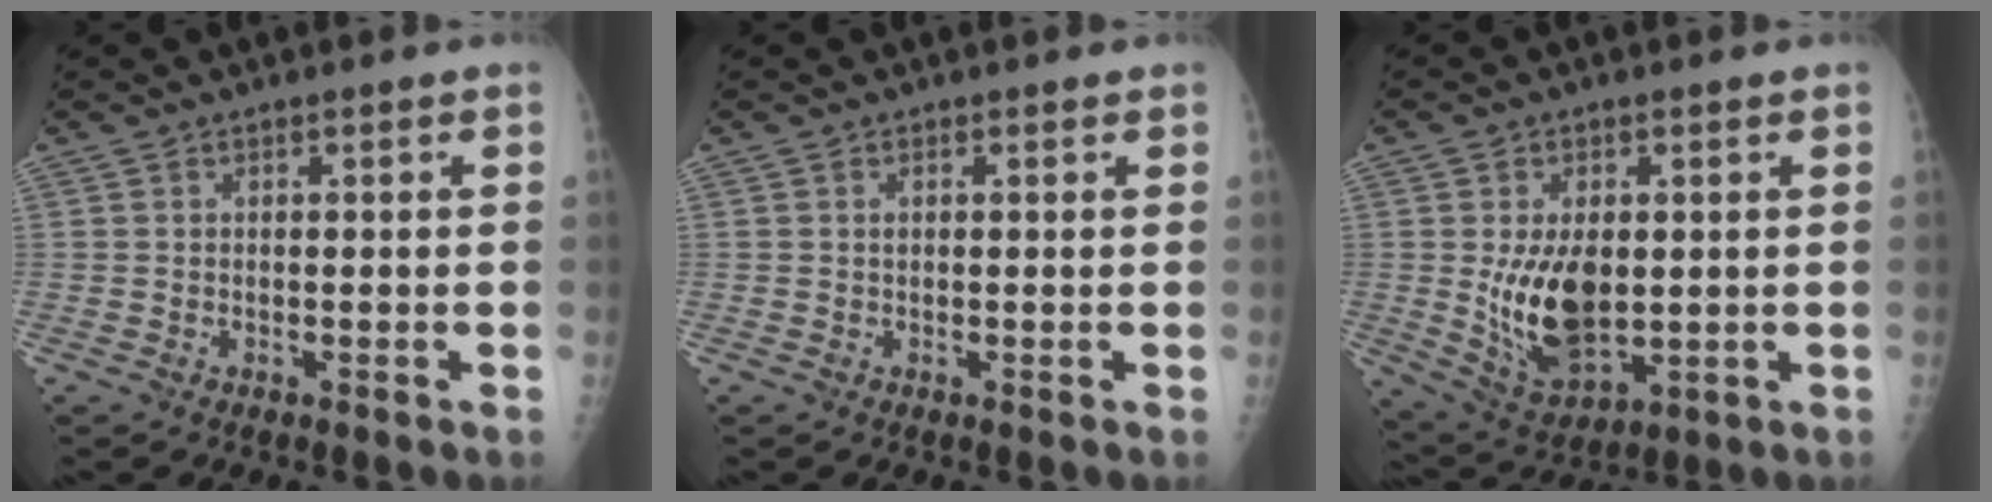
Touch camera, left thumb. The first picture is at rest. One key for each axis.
{"total": 0.8, "fx": 0.4, "fy": 0.5, "fz": 0.4, "tx": -0.001, "ty": -0.001, "tz": 0.005}
{"total": 11.6, "fx": 0.1, "fy": 6.7, "fz": 9.5, "tx": -0.145, "ty": -0.018, "tz": 0.024}